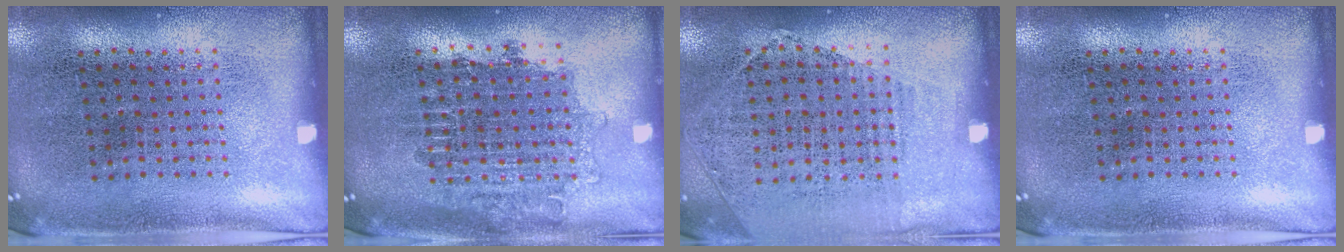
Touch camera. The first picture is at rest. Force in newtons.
{"total": 1.7, "press": 1.4, "slide": 1.0}
{"total": 1.2, "press": 1.0, "slide": 0.7}
{"total": 0.0}